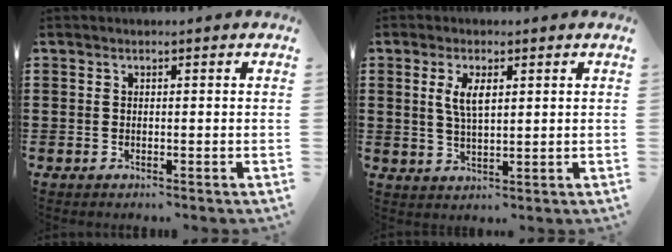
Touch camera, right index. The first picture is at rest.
{"total": 4.3, "force": [1.3, 1.6, 3.7], "torque": [-0.079, 0.005, 0.021]}